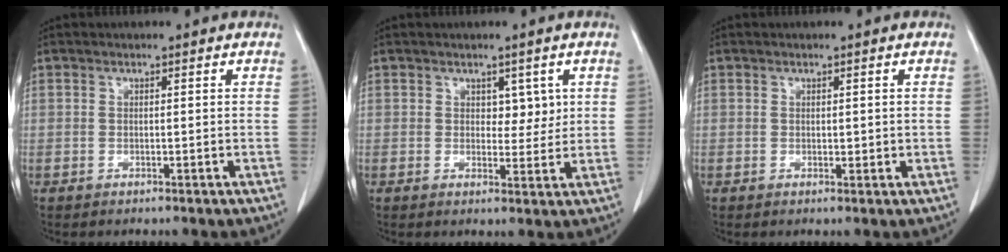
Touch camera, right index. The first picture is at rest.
{"total": 3.0, "force": [1.2, 1.9, 2.0], "torque": [-0.018, -0.004, 0.017]}
{"total": 1.2, "force": [0.1, 0.8, 0.9], "torque": [-0.011, -0.002, 0.004]}